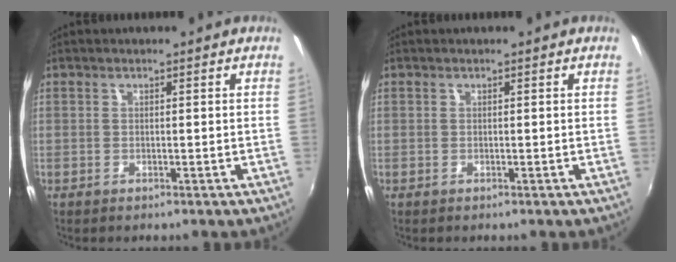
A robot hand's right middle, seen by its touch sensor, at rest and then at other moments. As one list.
[{"total": 0.0}]